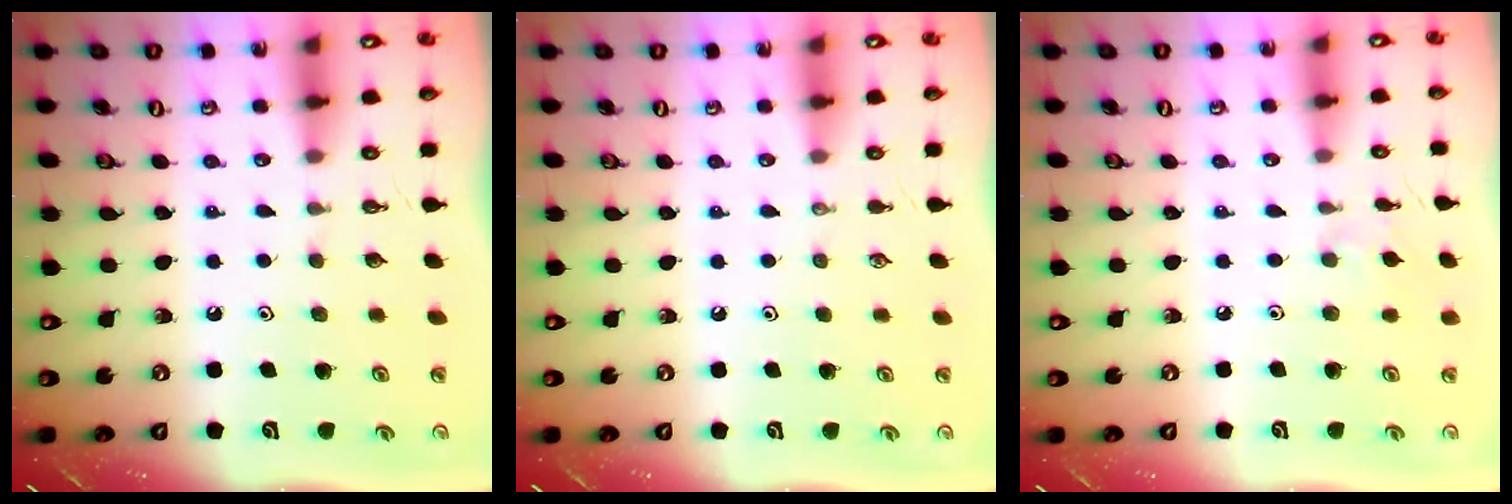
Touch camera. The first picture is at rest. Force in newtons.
{"total": 0.0}
{"total": 2.8, "press": 2.8, "slide": 0.5}